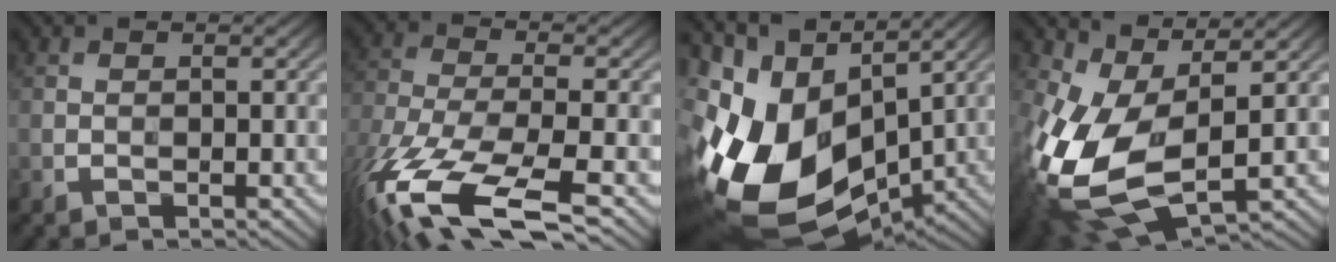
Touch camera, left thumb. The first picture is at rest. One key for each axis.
{"total": 14.4, "fx": -9.2, "fy": 4.8, "fz": 10.0, "tx": -0.249, "ty": -0.031, "tz": -0.160}
{"total": 18.8, "fx": -2.8, "fy": 11.1, "fz": 14.9, "tx": -0.312, "ty": -0.032, "tz": -0.027}
{"total": 15.1, "fx": -0.7, "fy": 8.5, "fz": 12.4, "tx": -0.296, "ty": -0.033, "tz": 0.001}